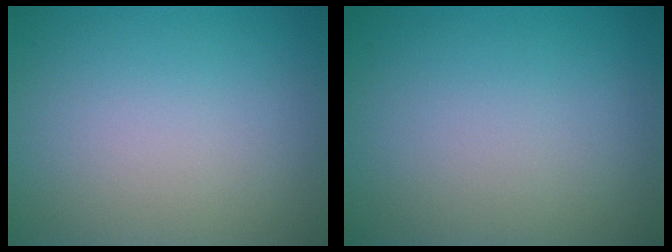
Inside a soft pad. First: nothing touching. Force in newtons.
{"total": 0.0}